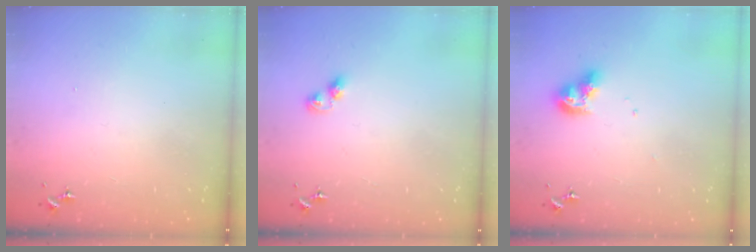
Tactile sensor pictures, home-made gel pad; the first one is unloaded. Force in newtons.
{"total": 4.8, "press": 4.8, "slide": 0.4}
{"total": 9.0, "press": 8.9, "slide": 1.2}